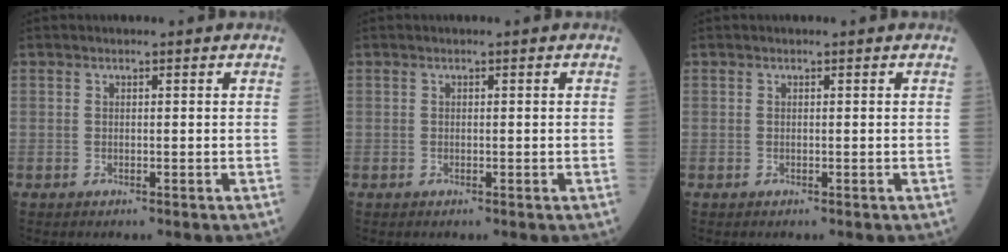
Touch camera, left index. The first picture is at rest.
{"total": 0.0}
{"total": 0.0}